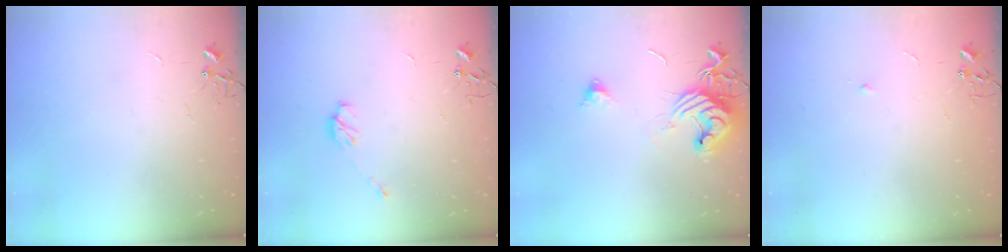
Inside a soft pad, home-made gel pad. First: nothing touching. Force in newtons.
{"total": 5.5, "press": 5.5, "slide": 0.4}
{"total": 11.7, "press": 11.6, "slide": 1.7}
{"total": 4.0, "press": 4.0, "slide": 0.5}